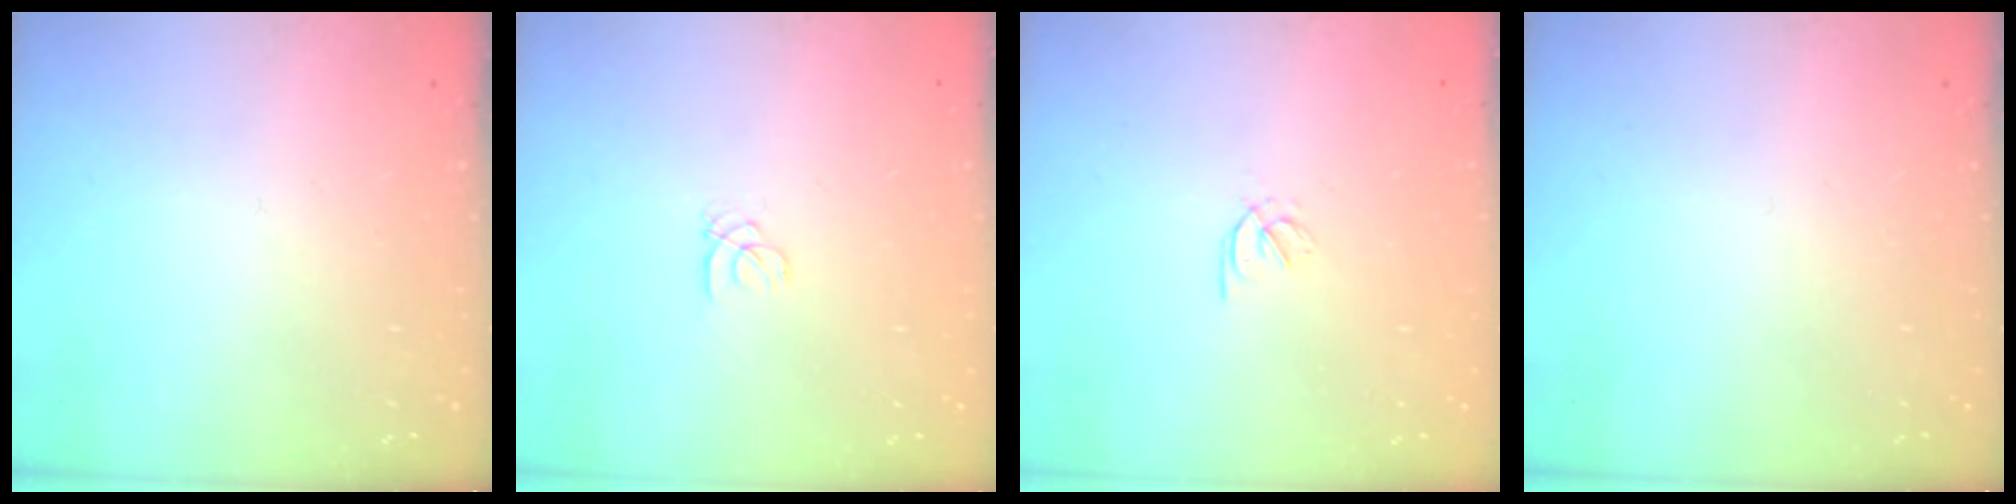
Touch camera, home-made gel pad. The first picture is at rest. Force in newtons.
{"total": 1.0, "press": 1.0, "slide": 0.1}
{"total": 1.7, "press": 1.6, "slide": 0.6}
{"total": 0.0}